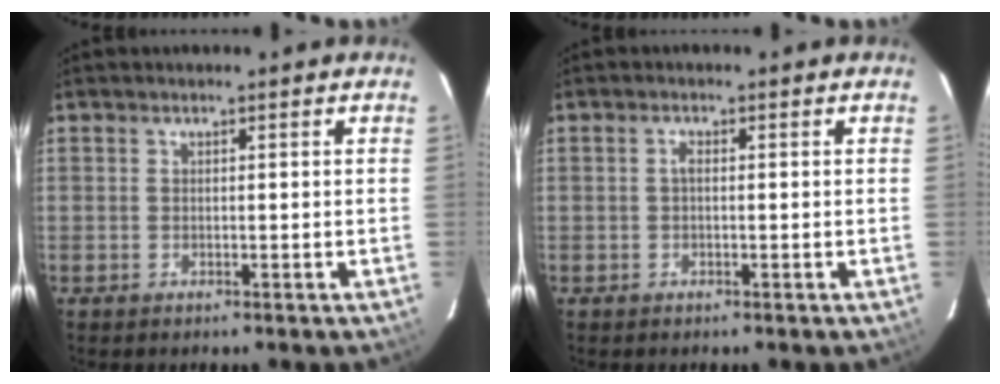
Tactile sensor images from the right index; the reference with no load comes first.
{"total": 0.9, "force": [-0.1, 0.4, 0.8], "torque": [-0.017, 0.005, -0.003]}